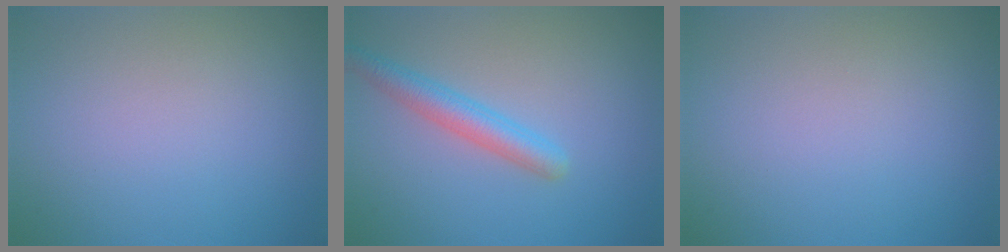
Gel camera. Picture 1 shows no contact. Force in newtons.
{"total": 2.9, "press": 2.9, "slide": 0.1}
{"total": 0.0}